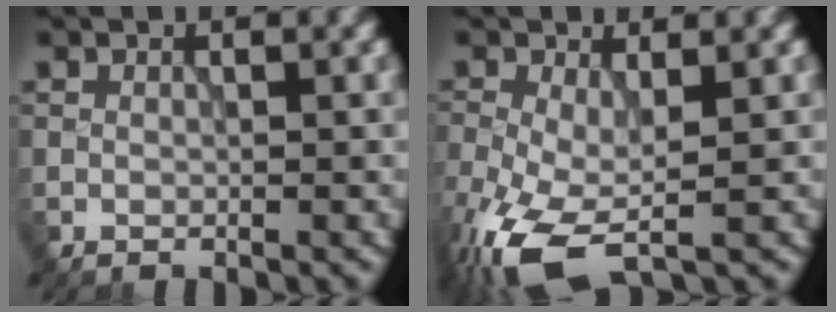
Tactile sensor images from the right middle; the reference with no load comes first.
{"total": 8.1, "force": [-3.4, 3.4, 6.5], "torque": [-0.164, -0.026, -0.060]}